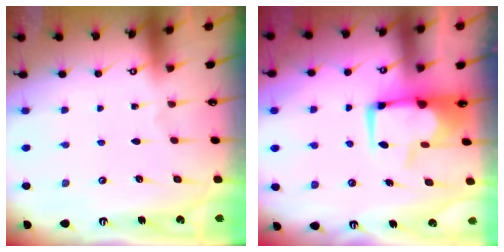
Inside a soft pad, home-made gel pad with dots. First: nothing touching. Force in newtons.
{"total": 3.5, "press": 3.2, "slide": 1.2}